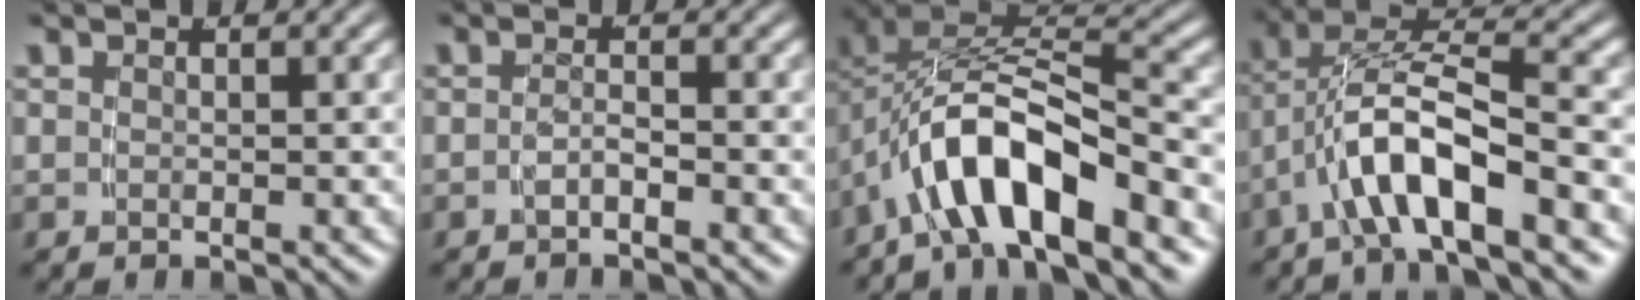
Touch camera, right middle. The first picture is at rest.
{"total": 1.6, "force": [-1.4, -0.2, 0.8], "torque": [-0.016, -0.002, -0.024]}
{"total": 8.6, "force": [-2.6, 4.9, 6.6], "torque": [-0.143, -0.021, -0.031]}
{"total": 6.9, "force": [-1.1, 3.8, 5.7], "torque": [-0.128, -0.011, -0.012]}